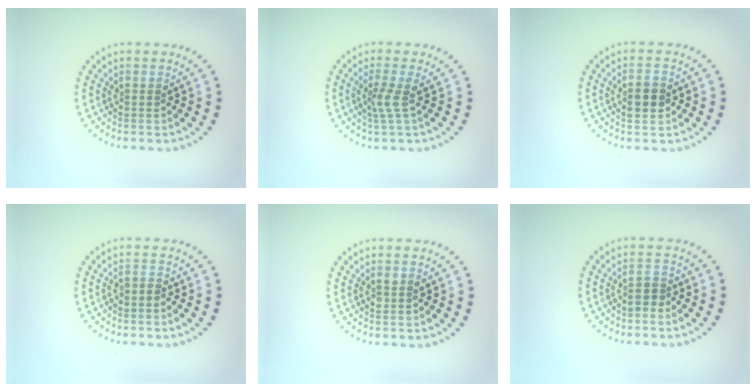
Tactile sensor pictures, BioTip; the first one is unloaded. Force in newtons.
{"total": 2.0, "press": 1.4, "slide": 1.4}
{"total": 2.3, "press": 2.3, "slide": 0.2}
{"total": 0.6, "press": 0.3, "slide": 0.5}
{"total": 1.1, "press": 1.0, "slide": 0.4}
{"total": 1.6, "press": 1.4, "slide": 0.7}